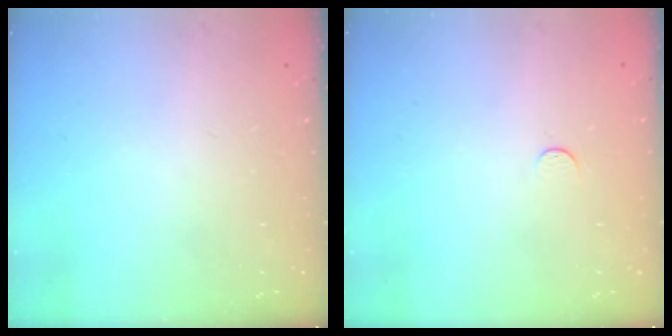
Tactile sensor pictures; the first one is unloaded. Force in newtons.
{"total": 3.5, "press": 3.5, "slide": 0.4}